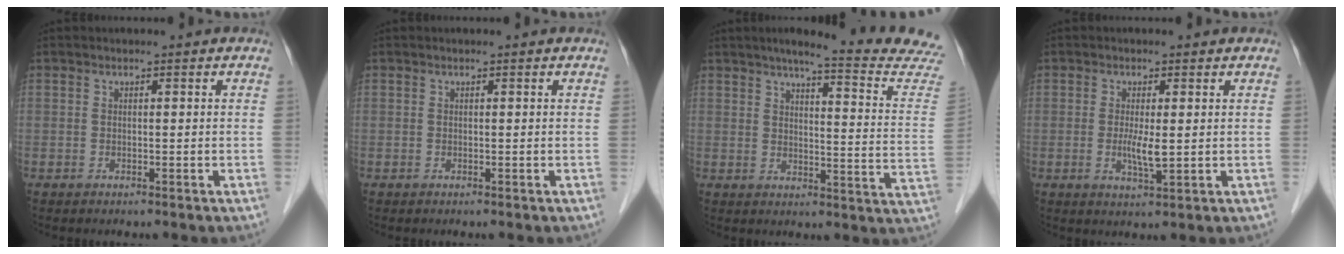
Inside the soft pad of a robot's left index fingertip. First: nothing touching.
{"total": 0.0}
{"total": 17.5, "force": [15.8, -0.6, 7.5], "torque": [-0.094, -0.079, 0.174]}
{"total": 3.4, "force": [-0.1, 0.5, 3.3], "torque": [-0.067, -0.010, 0.000]}